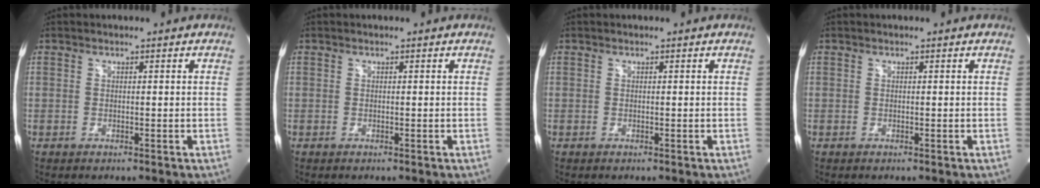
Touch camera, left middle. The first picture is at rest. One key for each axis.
{"total": 0.0}
{"total": 0.0}
{"total": 0.0}